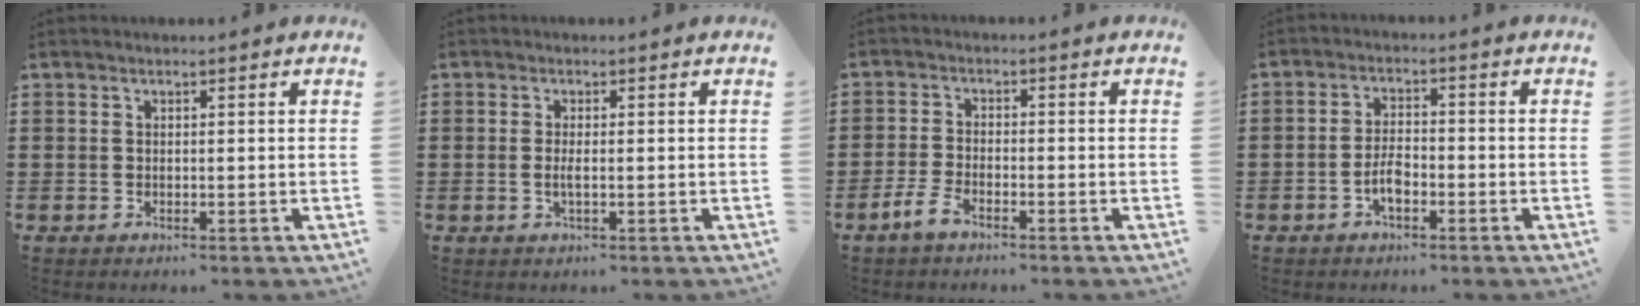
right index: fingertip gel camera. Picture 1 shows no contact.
{"total": 1.6, "force": [-0.3, 0.3, 1.5], "torque": [-0.036, -0.004, -0.007]}
{"total": 3.0, "force": [-2.3, 0.8, 1.7], "torque": [-0.050, 0.001, -0.052]}
{"total": 3.8, "force": [-1.7, 1.6, 3.0], "torque": [-0.067, 0.002, -0.036]}